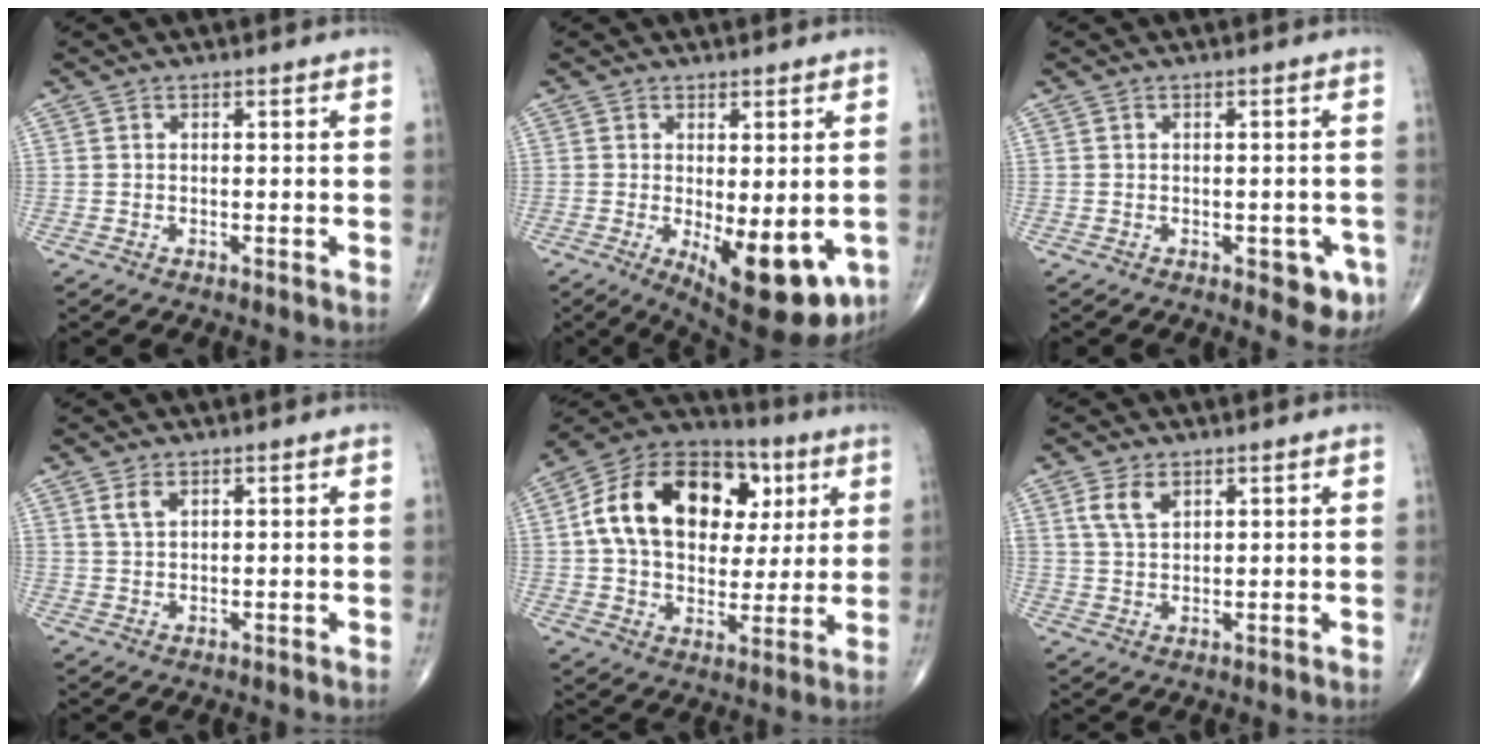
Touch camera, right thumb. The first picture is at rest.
{"total": 14.5, "force": [-4.2, 5.9, 12.5], "torque": [-0.151, -0.023, -0.044]}
{"total": 5.3, "force": [-2.1, 2.7, 4.0], "torque": [-0.019, 0.001, -0.023]}
{"total": 2.5, "force": [1.4, 1.3, 1.6], "torque": [-0.030, -0.002, 0.033]}
{"total": 23.0, "force": [5.5, 15.7, 15.9], "torque": [-0.241, 0.016, 0.085]}
{"total": 4.7, "force": [2.4, 2.7, 3.0], "torque": [-0.052, -0.007, 0.052]}